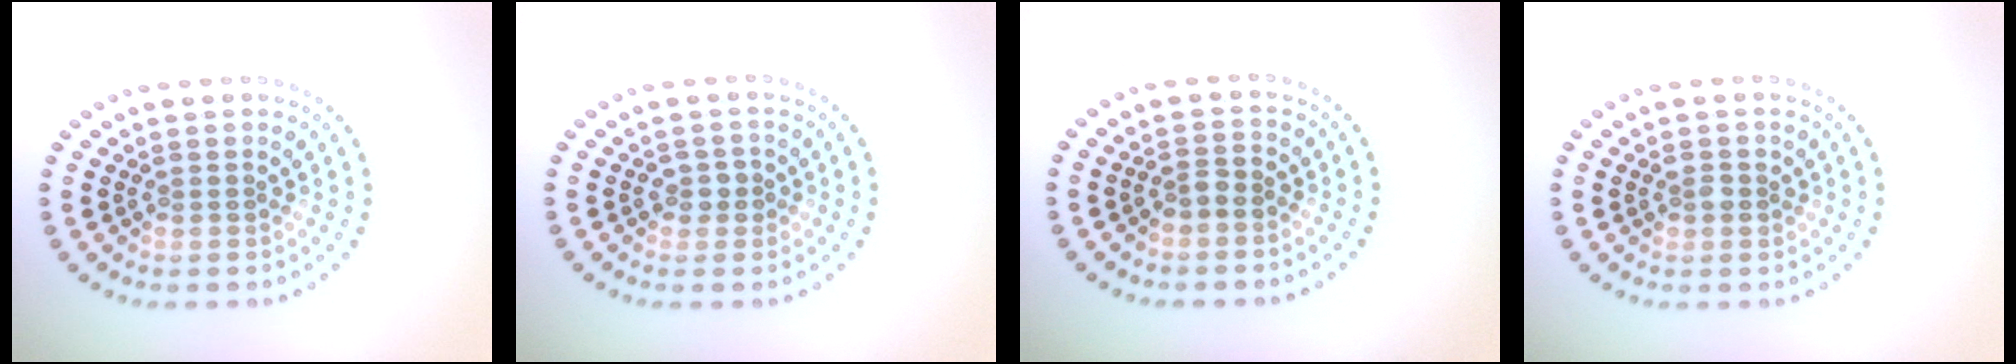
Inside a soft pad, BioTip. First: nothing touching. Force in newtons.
{"total": 1.5, "press": 1.4, "slide": 0.4}
{"total": 1.5, "press": 1.3, "slide": 0.7}
{"total": 1.4, "press": 1.3, "slide": 0.4}